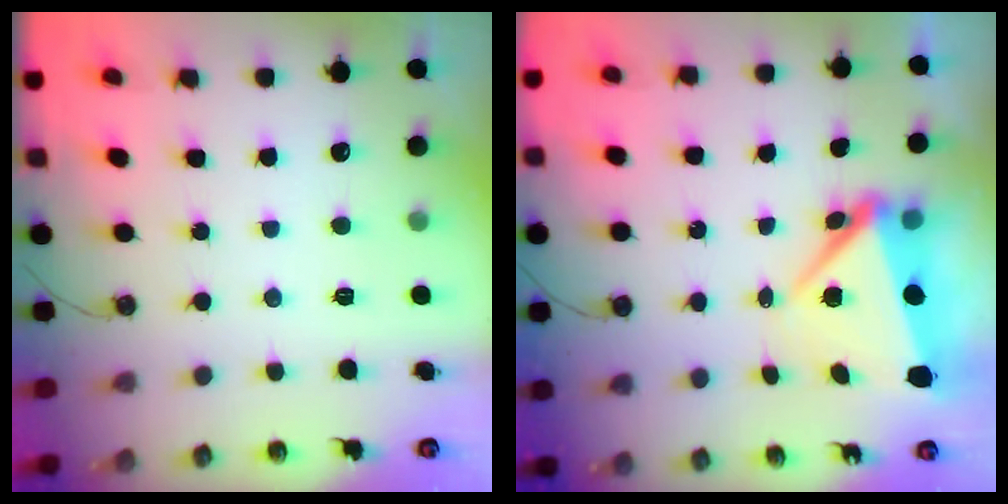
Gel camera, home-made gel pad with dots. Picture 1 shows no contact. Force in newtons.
{"total": 6.6, "press": 6.6, "slide": 0.5}